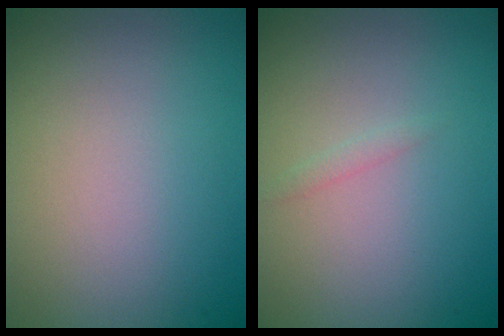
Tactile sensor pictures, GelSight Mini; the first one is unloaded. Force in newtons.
{"total": 0.6, "press": 0.6, "slide": 0.0}